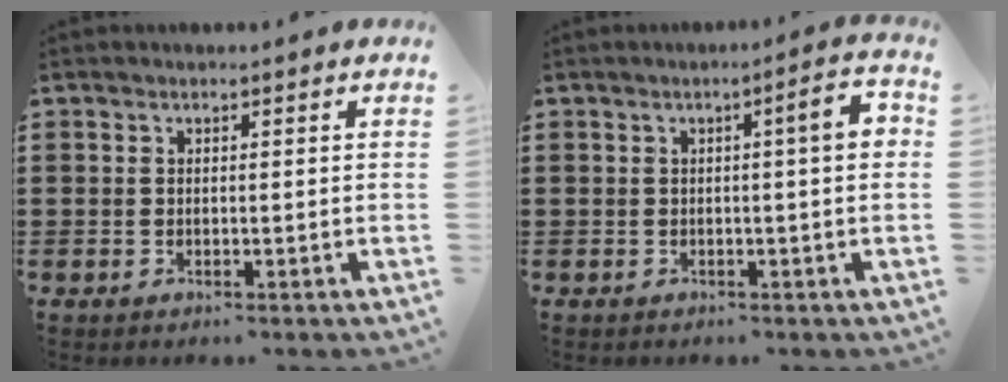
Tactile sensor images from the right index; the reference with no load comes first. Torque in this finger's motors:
{"motor_torque": [-0.02, 0.22, -0.01, -0.03]}